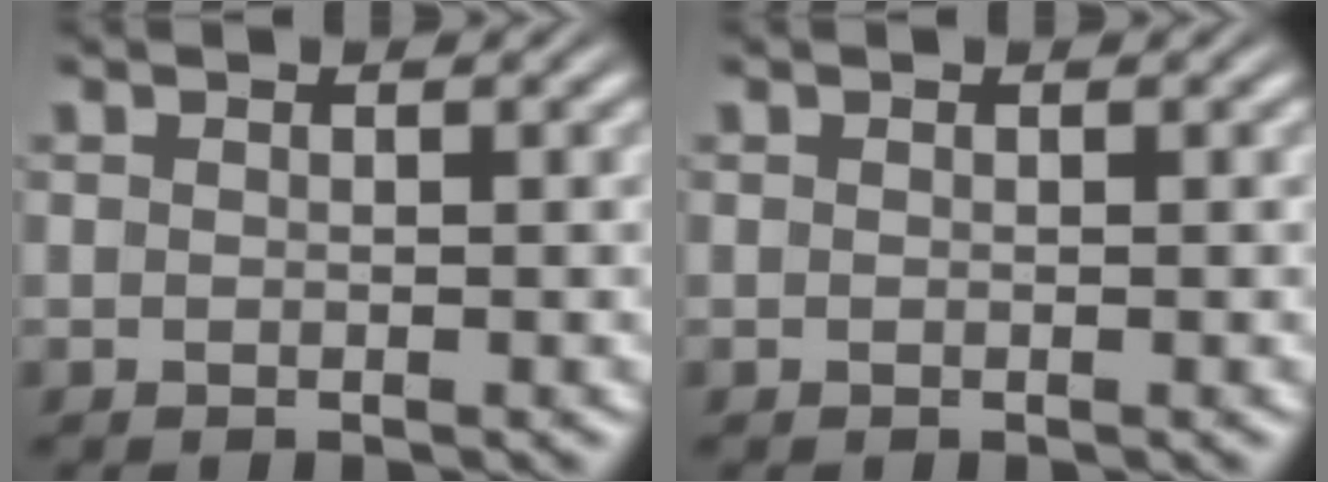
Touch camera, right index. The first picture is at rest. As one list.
[{"total": 0.0}]